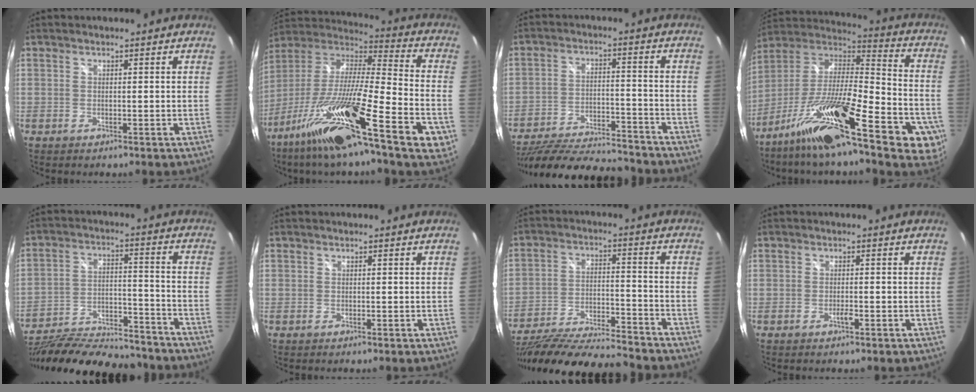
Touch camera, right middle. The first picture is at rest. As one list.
[{"total": 27.7, "force": [-15.0, 2.6, 23.1], "torque": [-0.371, -0.061, -0.266]}, {"total": 22.6, "force": [-19.9, 4.5, 9.7], "torque": [-0.187, -0.033, -0.293]}, {"total": 28.6, "force": [-16.0, 6.9, 22.7], "torque": [-0.330, -0.029, -0.263]}, {"total": 28.1, "force": [-23.7, 7.3, 13.2], "torque": [-0.244, -0.032, -0.346]}, {"total": 0.0}, {"total": 23.4, "force": [-20.3, 3.7, 11.2], "torque": [-0.211, -0.055, -0.319]}, {"total": 1.1, "force": [-0.7, 0.3, 0.9], "torque": [-0.016, 0.000, -0.014]}]